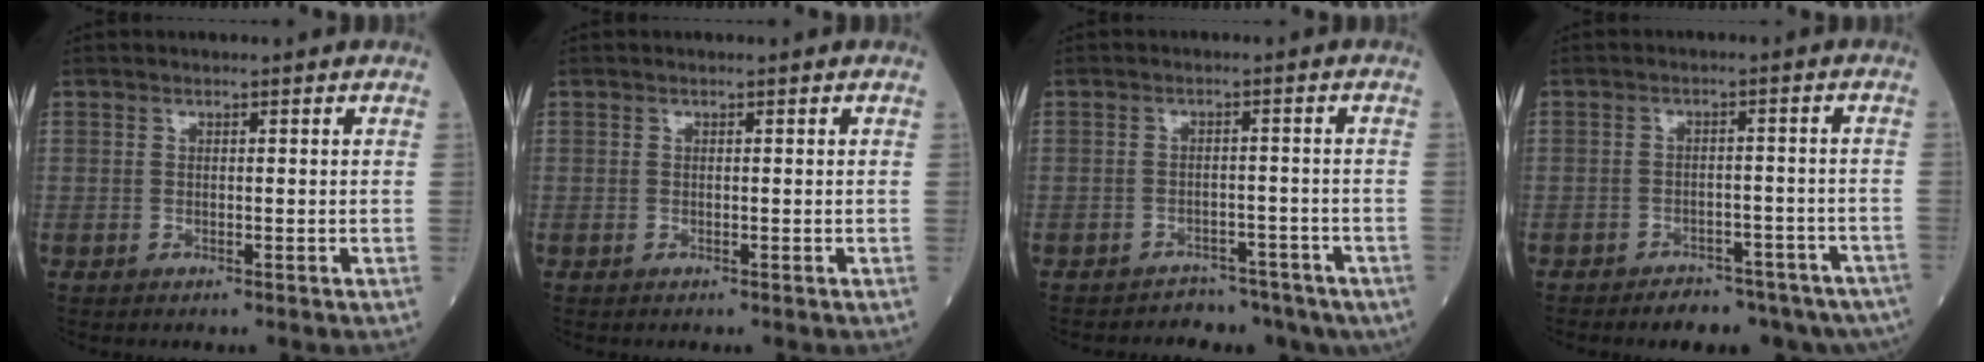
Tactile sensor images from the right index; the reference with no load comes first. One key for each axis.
{"total": 0.0}
{"total": 7.5, "fx": -6.2, "fy": 4.2, "fz": 1.0, "tx": 0.001, "ty": 0.022, "tz": -0.072}
{"total": 10.7, "fx": -8.7, "fy": 4.0, "fz": 4.8, "tx": -0.045, "ty": 0.008, "tz": -0.107}